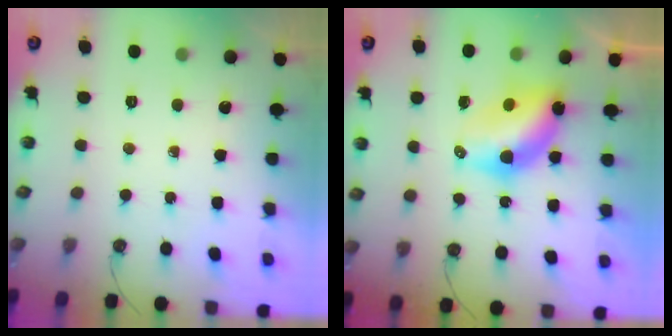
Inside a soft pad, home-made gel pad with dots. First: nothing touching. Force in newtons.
{"total": 7.8, "press": 7.8, "slide": 0.2}